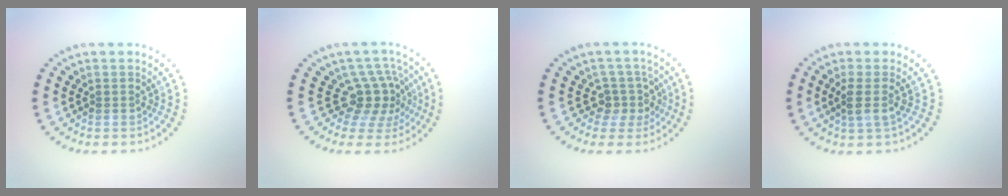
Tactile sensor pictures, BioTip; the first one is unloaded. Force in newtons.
{"total": 3.8, "press": 2.7, "slide": 2.6}
{"total": 2.4, "press": 1.8, "slide": 1.5}
{"total": 2.0, "press": 1.6, "slide": 1.2}